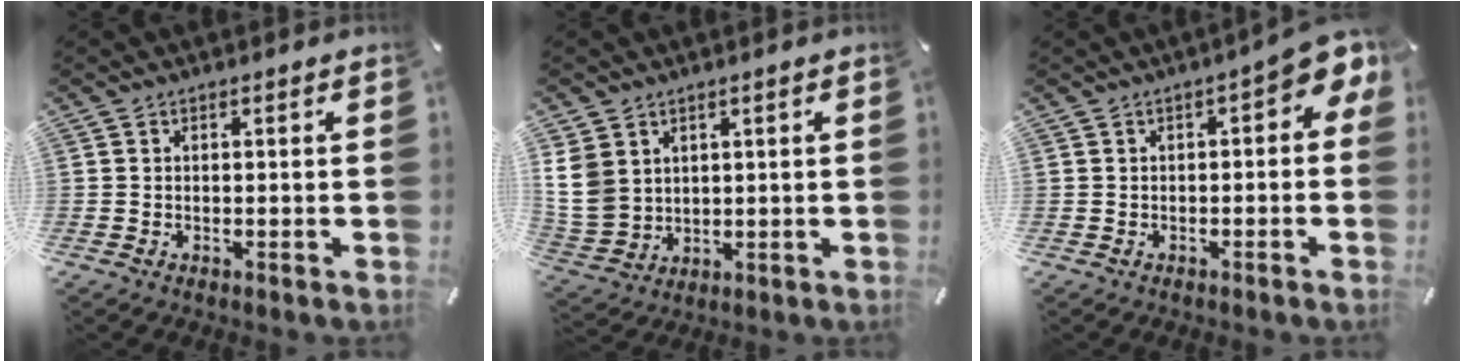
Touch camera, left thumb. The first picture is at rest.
{"total": 8.8, "force": [3.1, 7.6, 3.2], "torque": [-0.116, -0.011, 0.061]}
{"total": 4.3, "force": [0.5, 2.4, 3.5], "torque": [-0.051, 0.000, 0.003]}